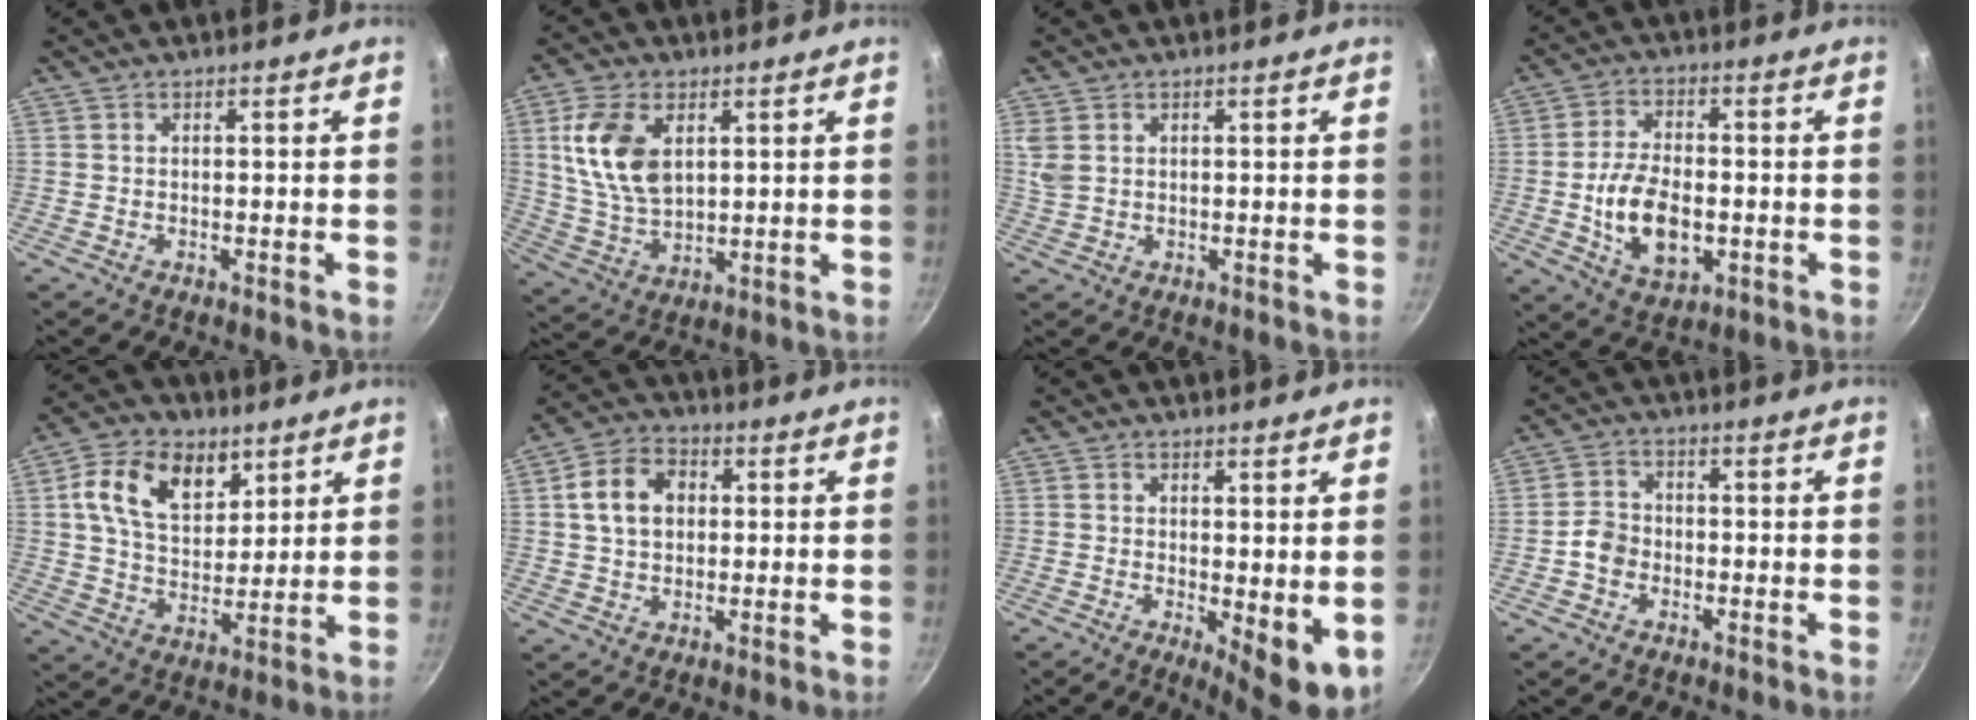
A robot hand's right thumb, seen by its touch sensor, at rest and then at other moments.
{"total": 12.8, "force": [3.8, 7.7, 9.6], "torque": [-0.174, -0.020, 0.081]}
{"total": 3.4, "force": [1.3, 2.4, 2.0], "torque": [-0.038, 0.000, 0.031]}
{"total": 12.3, "force": [-2.1, 7.3, 9.7], "torque": [-0.160, 0.008, -0.031]}
{"total": 13.8, "force": [5.8, 9.1, 8.5], "torque": [-0.121, -0.019, 0.097]}
{"total": 9.3, "force": [1.8, 6.9, 6.0], "torque": [-0.087, 0.014, 0.023]}
{"total": 6.6, "force": [0.3, 2.6, 6.1], "torque": [-0.074, -0.014, 0.011]}
{"total": 3.9, "force": [-1.4, 3.2, 1.7], "torque": [-0.016, 0.022, -0.032]}